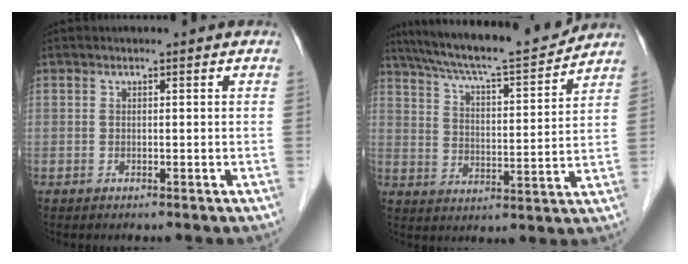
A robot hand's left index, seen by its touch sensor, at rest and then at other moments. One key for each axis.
{"total": 16.4, "fx": 15.0, "fy": 0.4, "fz": 6.7, "tx": -0.118, "ty": 0.001, "tz": 0.231}